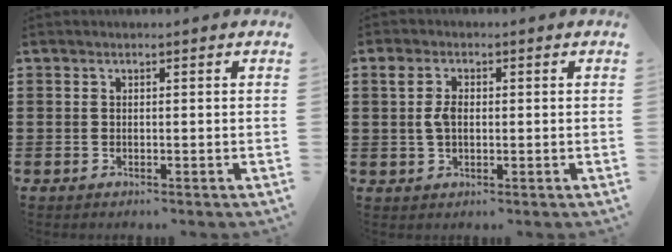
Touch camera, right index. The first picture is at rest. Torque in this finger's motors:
{"motor_torque": [0.09, 0.10, 0.10, 0.07]}